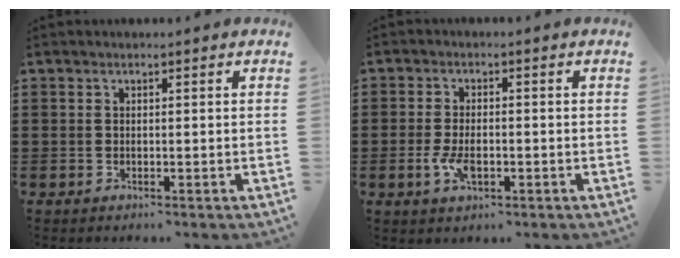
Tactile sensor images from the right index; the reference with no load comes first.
{"total": 4.0, "force": [-1.1, 1.8, 3.4], "torque": [-0.075, -0.006, -0.020]}